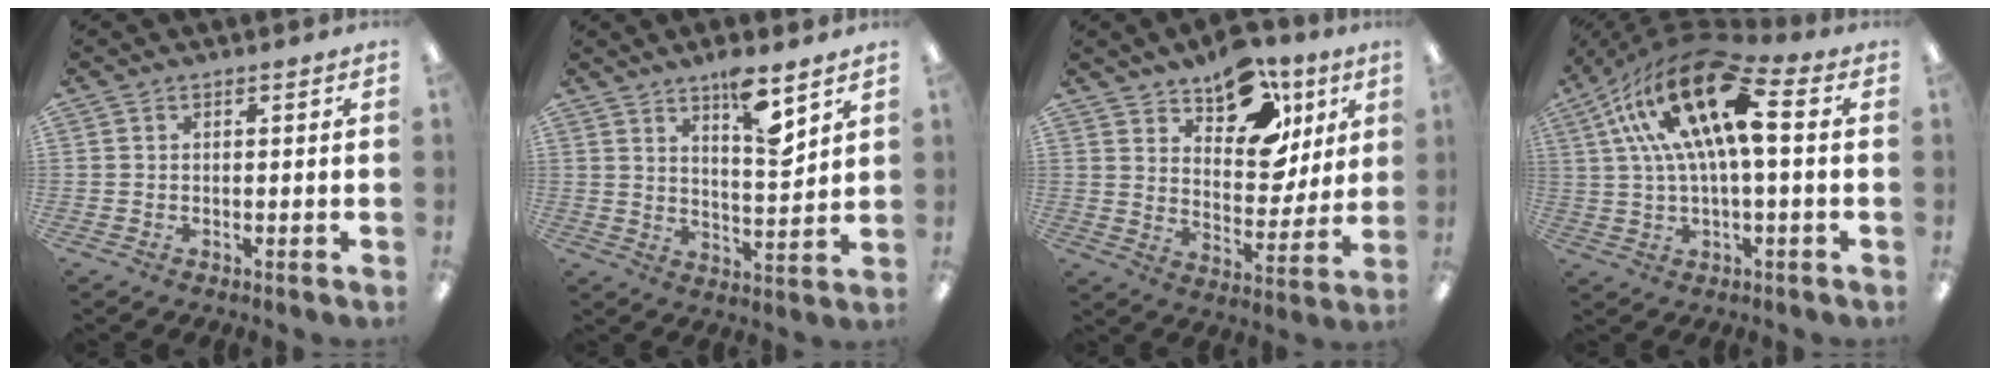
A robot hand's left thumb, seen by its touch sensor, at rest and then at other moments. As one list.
[{"total": 9.8, "force": [7.0, 2.3, 6.5], "torque": [-0.096, -0.042, 0.114]}, {"total": 15.3, "force": [10.0, 8.6, 7.8], "torque": [-0.119, -0.052, 0.179]}, {"total": 22.5, "force": [7.3, 9.1, 19.2], "torque": [-0.366, -0.017, 0.120]}]